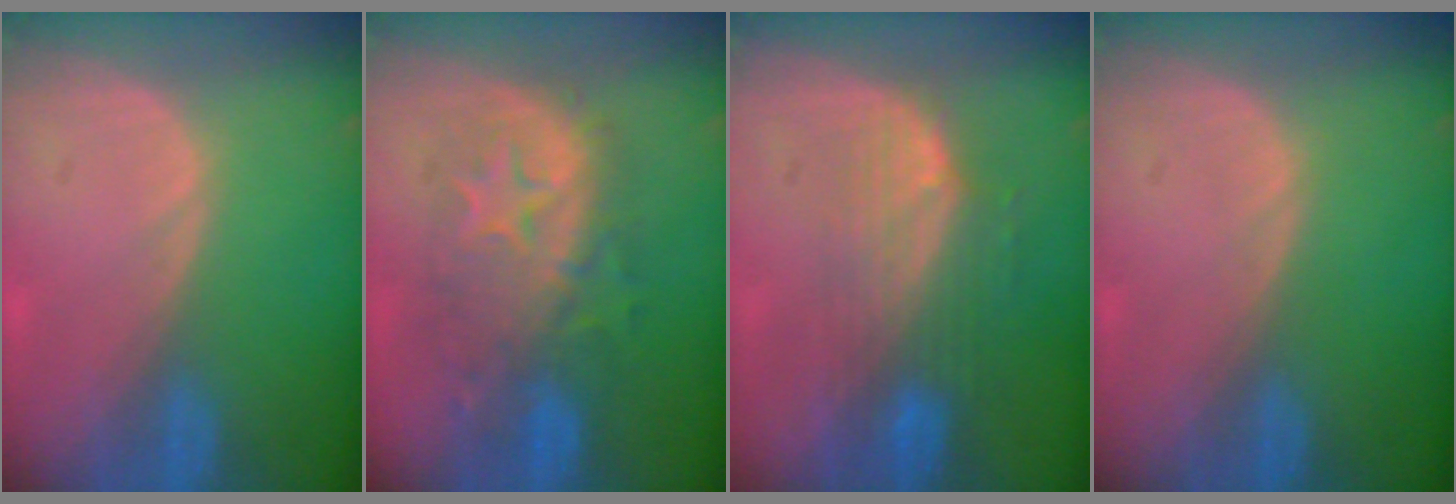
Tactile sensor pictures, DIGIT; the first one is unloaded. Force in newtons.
{"total": 9.0, "press": 9.0, "slide": 0.3}
{"total": 7.5, "press": 6.8, "slide": 3.2}
{"total": 0.0}